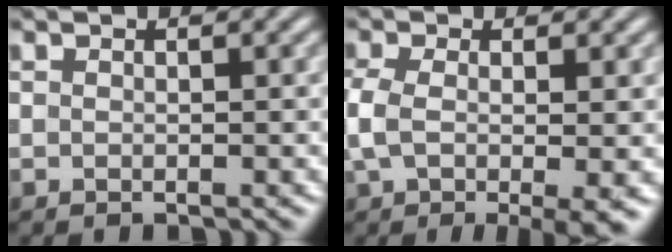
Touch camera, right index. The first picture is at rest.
{"total": 5.5, "force": [-1.7, 2.0, 4.9], "torque": [-0.094, -0.018, -0.016]}